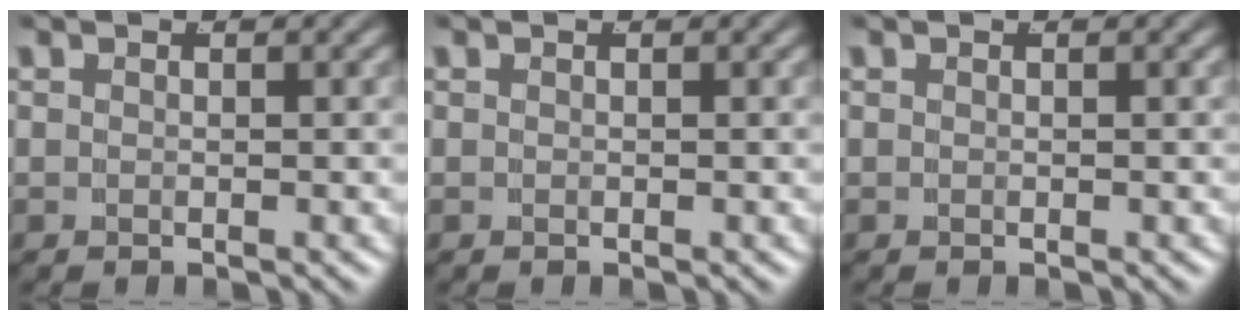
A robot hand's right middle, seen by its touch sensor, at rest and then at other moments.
{"total": 0.0}
{"total": 0.0}